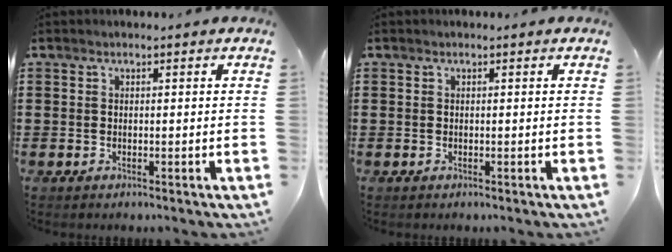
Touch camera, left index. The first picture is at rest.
{"total": 0.0}